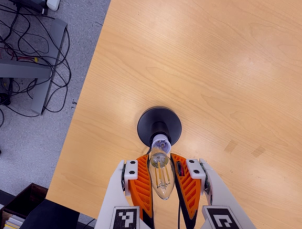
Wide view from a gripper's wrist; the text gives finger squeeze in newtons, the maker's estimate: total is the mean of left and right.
{"total": 21.7, "left": 23.5, "right": 19.9}